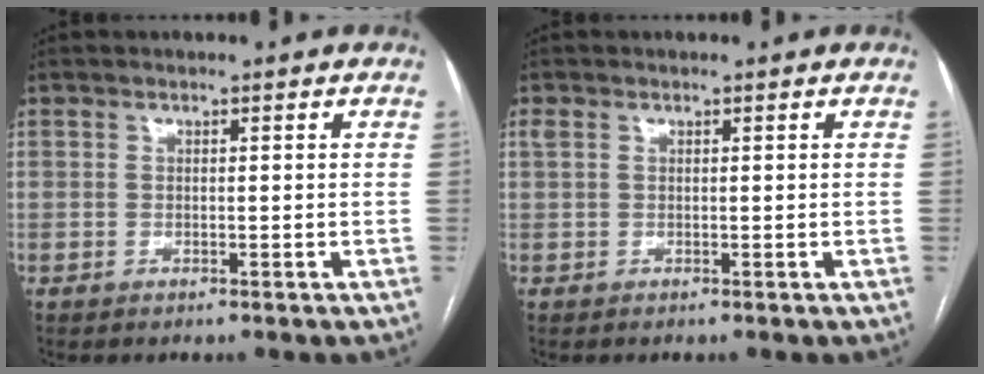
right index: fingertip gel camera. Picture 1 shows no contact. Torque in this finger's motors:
{"motor_torque": [0.17, 0.11, 0.09, 0.02]}